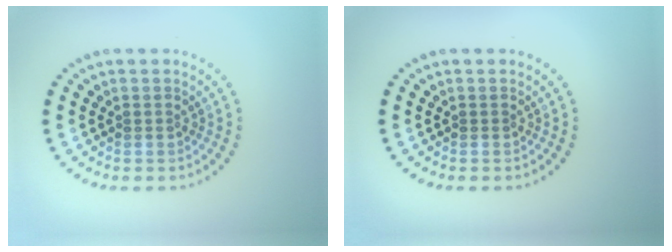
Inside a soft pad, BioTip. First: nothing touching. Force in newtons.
{"total": 0.0}